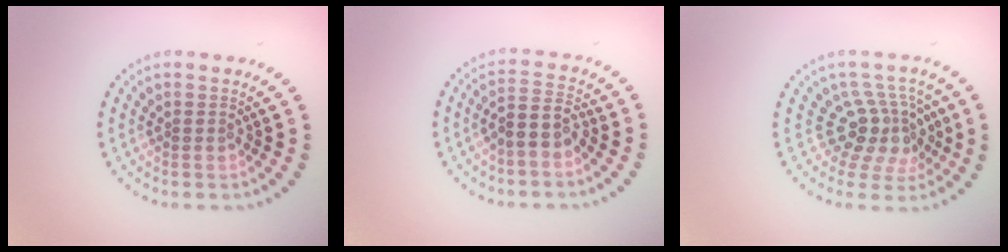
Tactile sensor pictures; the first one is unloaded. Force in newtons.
{"total": 2.7, "press": 2.3, "slide": 1.4}
{"total": 4.1, "press": 3.0, "slide": 2.8}